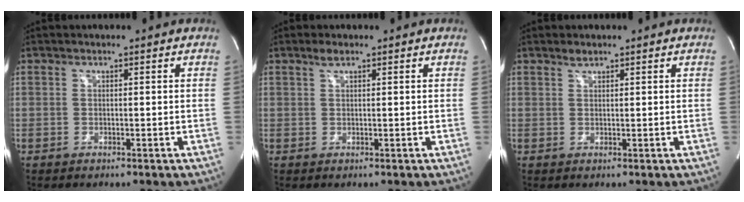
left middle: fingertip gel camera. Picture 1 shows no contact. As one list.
[{"total": 1.2, "force": [0.9, 0.2, 0.8], "torque": [-0.020, 0.003, 0.019]}, {"total": 0.9, "force": [0.9, 0.2, 0.3], "torque": [-0.010, 0.000, 0.018]}]